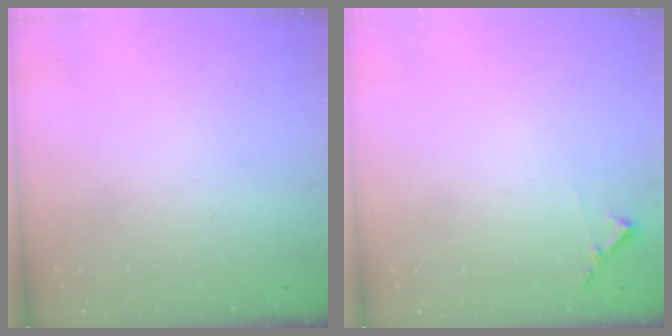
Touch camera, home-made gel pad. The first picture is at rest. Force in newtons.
{"total": 5.8, "press": 5.8, "slide": 0.4}